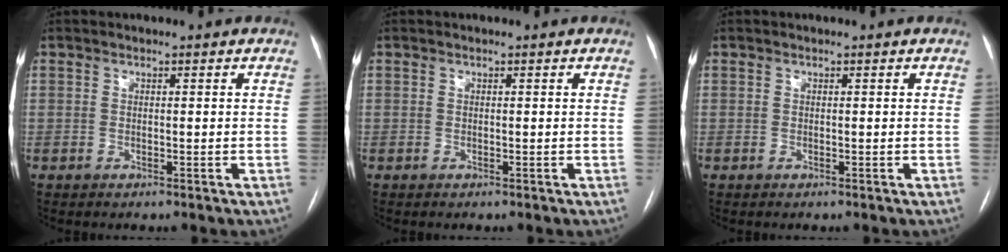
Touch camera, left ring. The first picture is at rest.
{"total": 0.0}
{"total": 0.0}